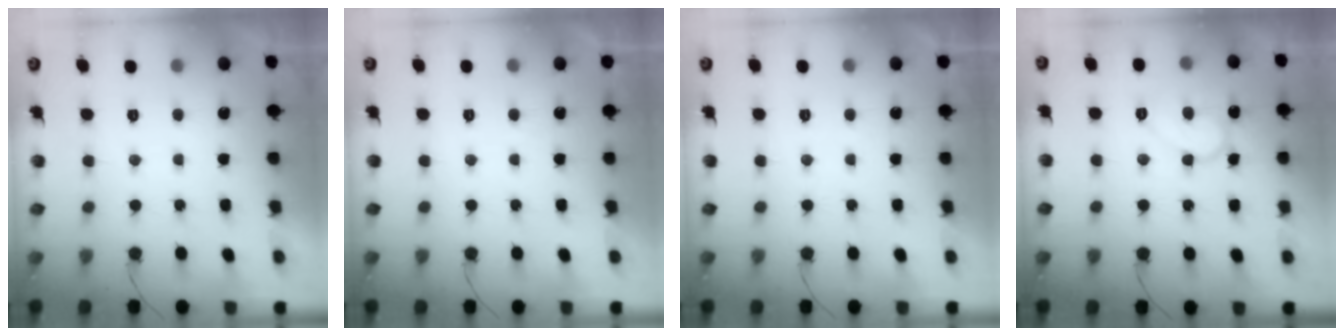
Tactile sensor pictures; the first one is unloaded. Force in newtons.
{"total": 1.7, "press": 1.7, "slide": 0.1}
{"total": 1.9, "press": 1.9, "slide": 0.1}
{"total": 8.5, "press": 8.5, "slide": 0.7}